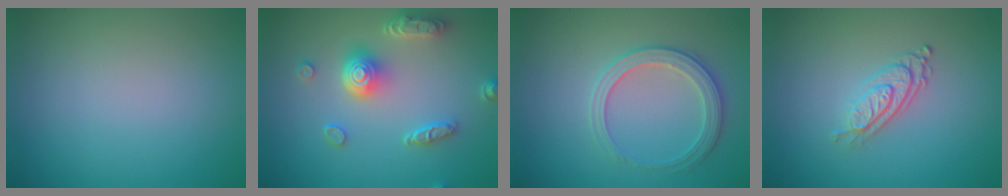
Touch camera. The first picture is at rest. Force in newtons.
{"total": 4.9, "press": 4.0, "slide": 2.9}
{"total": 3.0, "press": 2.9, "slide": 0.2}
{"total": 2.8, "press": 2.0, "slide": 1.9}